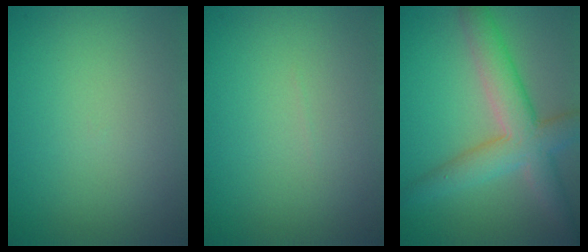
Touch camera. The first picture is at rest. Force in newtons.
{"total": 0.0}
{"total": 6.0, "press": 6.0, "slide": 0.3}